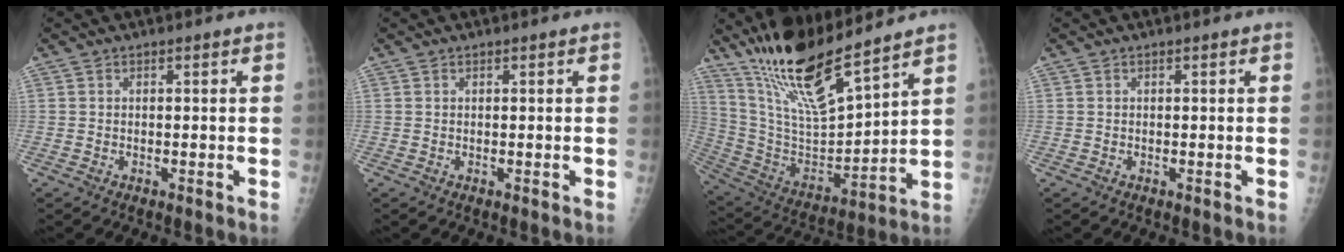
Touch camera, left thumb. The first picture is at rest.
{"total": 0.0}
{"total": 18.3, "force": [14.3, 3.4, 10.9], "torque": [-0.179, -0.078, 0.282]}
{"total": 0.0}